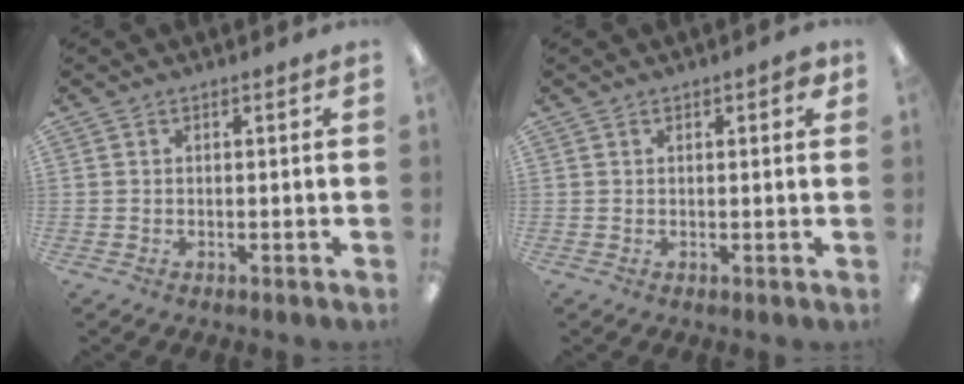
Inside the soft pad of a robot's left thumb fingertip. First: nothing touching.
{"total": 2.2, "force": [1.2, 0.8, 1.7], "torque": [-0.017, -0.003, 0.017]}